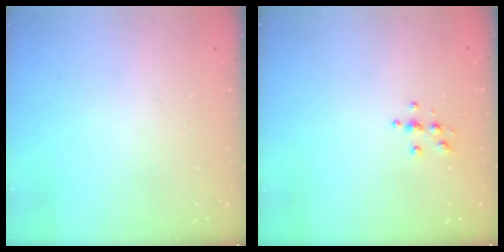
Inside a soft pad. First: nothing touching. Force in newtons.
{"total": 3.9, "press": 3.8, "slide": 0.4}